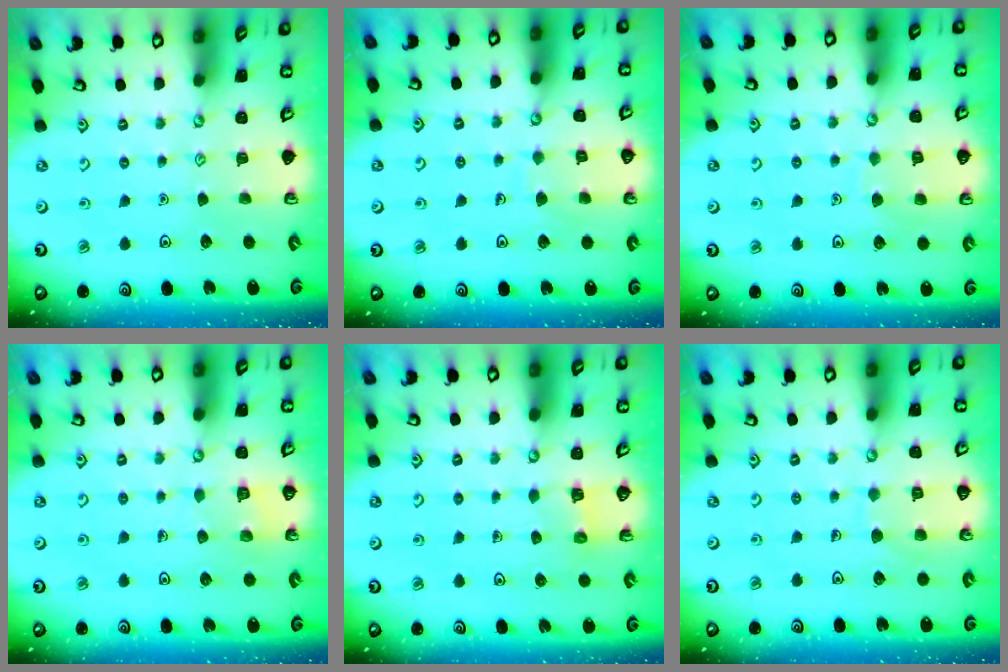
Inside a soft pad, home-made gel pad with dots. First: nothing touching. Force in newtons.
{"total": 5.9, "press": 5.9, "slide": 0.2}
{"total": 5.2, "press": 5.2, "slide": 0.5}
{"total": 2.5, "press": 2.5, "slide": 0.1}
{"total": 2.5, "press": 2.5, "slide": 0.1}
{"total": 6.7, "press": 6.7, "slide": 0.4}